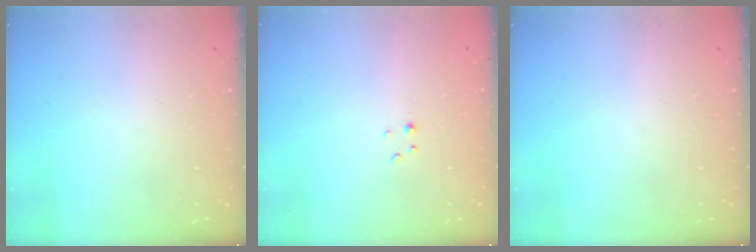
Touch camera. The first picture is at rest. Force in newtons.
{"total": 1.1, "press": 1.1, "slide": 0.2}
{"total": 0.0}